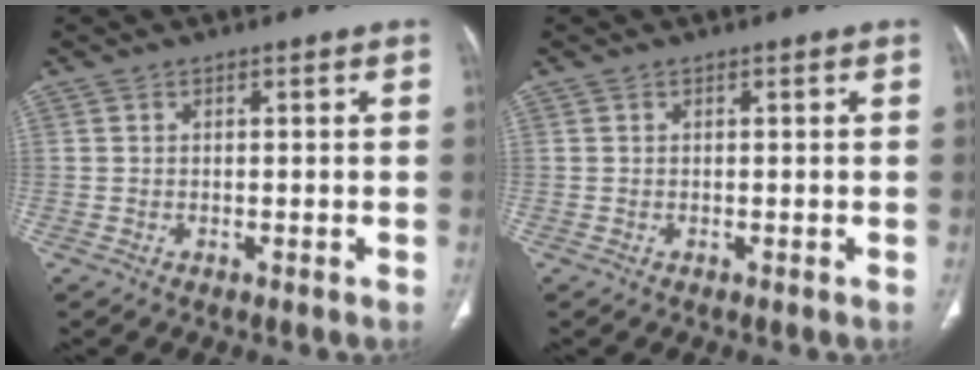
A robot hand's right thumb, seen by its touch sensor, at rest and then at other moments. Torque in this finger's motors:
{"motor_torque": [-0.10, 0.01, 0.32, 0.08, -0.01]}